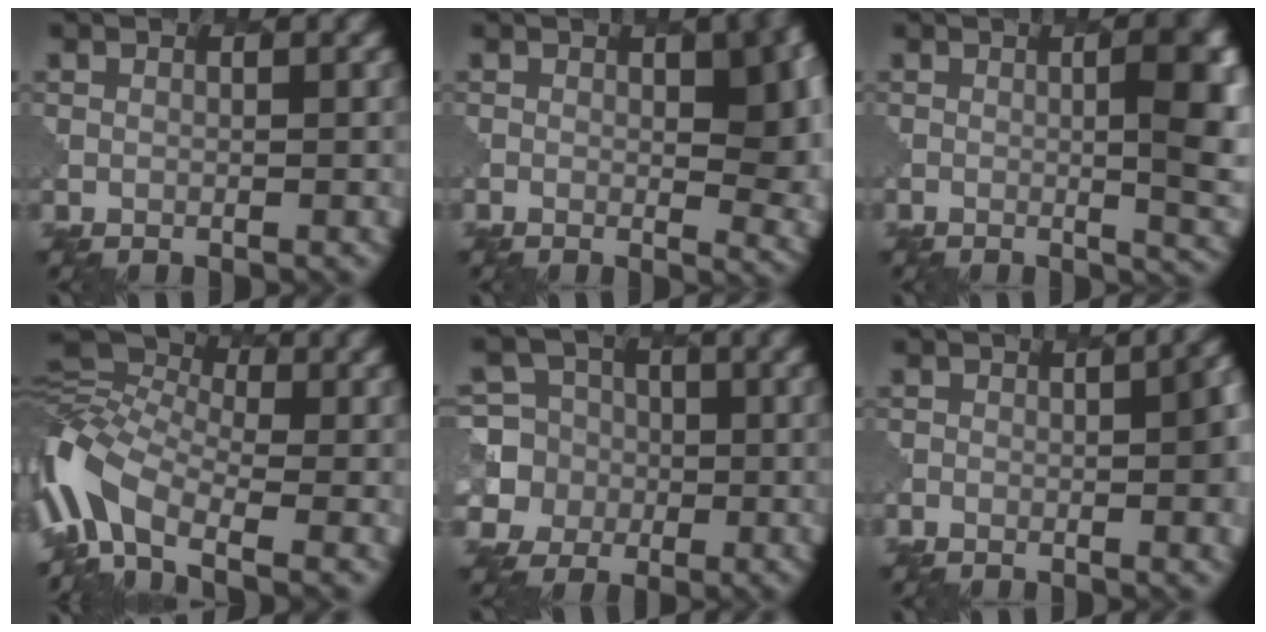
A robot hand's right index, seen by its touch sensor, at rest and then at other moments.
{"total": 8.2, "force": [0.8, 3.3, 7.5], "torque": [-0.085, 0.001, 0.012]}
{"total": 7.9, "force": [0.0, 2.4, 7.5], "torque": [-0.076, 0.004, -0.001]}
{"total": 11.8, "force": [-3.7, 6.7, 9.0], "torque": [-0.207, 0.010, -0.092]}
{"total": 6.8, "force": [-0.6, 6.8, 0.7], "torque": [-0.014, 0.018, -0.033]}
{"total": 6.0, "force": [-0.9, 2.2, 5.5], "torque": [-0.053, 0.003, -0.015]}